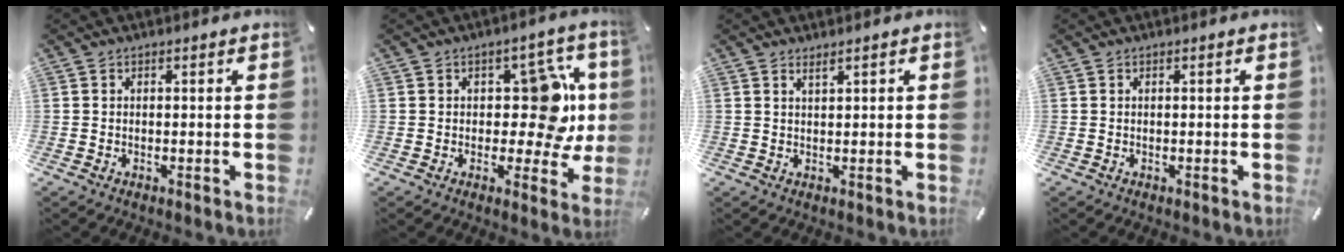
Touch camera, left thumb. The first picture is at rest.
{"total": 14.9, "force": [2.0, 8.9, 11.8], "torque": [-0.158, -0.010, 0.040]}
{"total": 1.3, "force": [1.0, 0.2, 0.7], "torque": [-0.015, -0.001, 0.018]}
{"total": 0.0}